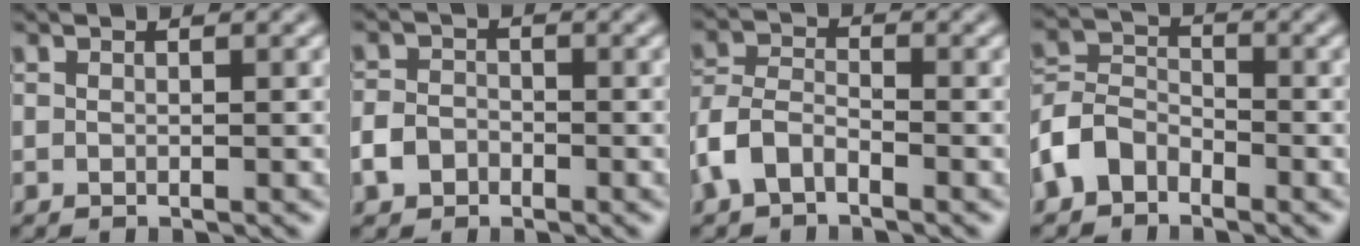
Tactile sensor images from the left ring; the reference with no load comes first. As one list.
[{"total": 2.5, "force": [-1.3, 1.9, 0.9], "torque": [-0.013, 0.004, -0.031]}, {"total": 3.6, "force": [-2.2, 1.9, 2.1], "torque": [-0.045, 0.006, -0.054]}, {"total": 4.0, "force": [-2.5, 2.7, 1.6], "torque": [-0.036, 0.007, -0.061]}]